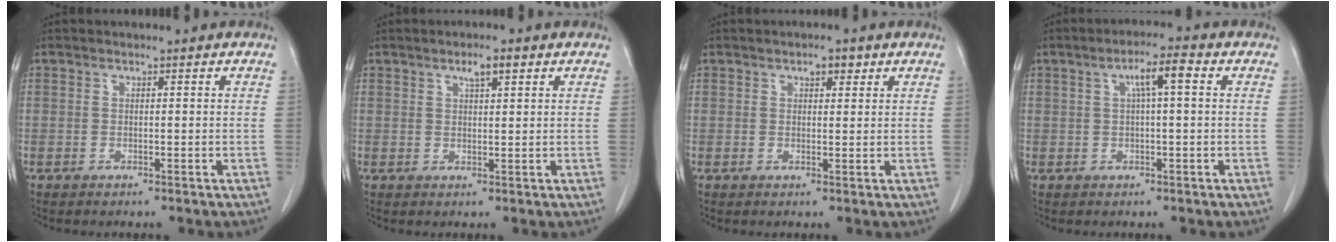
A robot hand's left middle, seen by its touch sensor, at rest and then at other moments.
{"total": 2.6, "force": [1.5, 0.6, 2.0], "torque": [-0.036, 0.003, 0.025]}
{"total": 1.9, "force": [1.1, 1.0, 1.2], "torque": [-0.018, 0.005, 0.016]}
{"total": 4.4, "force": [1.2, 0.4, 4.2], "torque": [-0.073, 0.014, 0.019]}